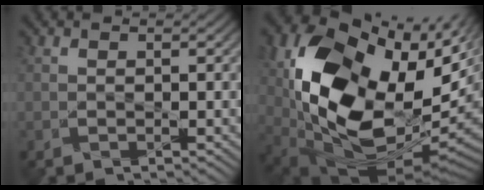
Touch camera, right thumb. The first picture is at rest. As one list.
[{"total": 20.9, "force": [2.8, 12.8, 16.3], "torque": [-0.336, -0.035, 0.094]}]